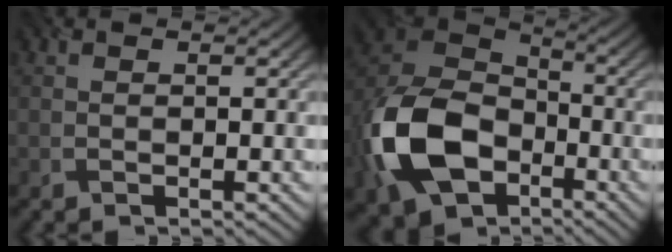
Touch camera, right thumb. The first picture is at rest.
{"total": 15.8, "force": [-6.1, 10.9, 9.7], "torque": [-0.237, -0.026, -0.132]}